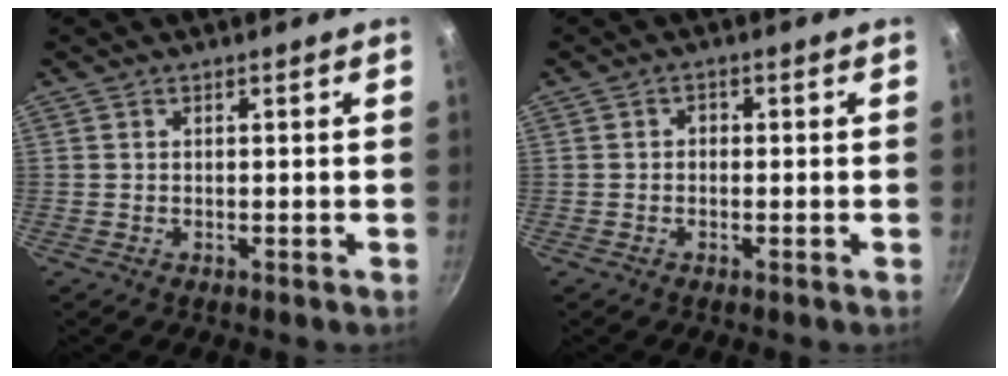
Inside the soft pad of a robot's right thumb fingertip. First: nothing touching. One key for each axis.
{"total": 1.3, "fx": -0.3, "fy": 1.1, "fz": 0.7, "tx": -0.011, "ty": 0.007, "tz": -0.007}